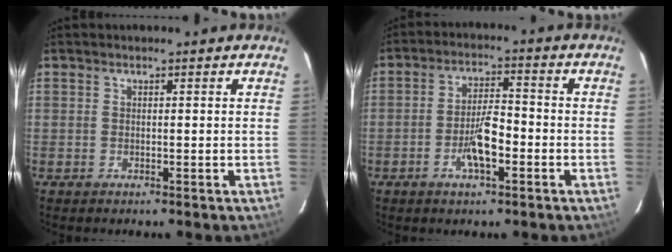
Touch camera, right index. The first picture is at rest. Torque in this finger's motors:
{"motor_torque": [1.28, -0.54, 0.64, 0.15]}